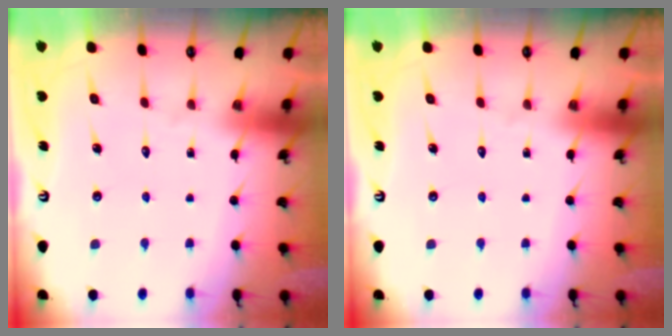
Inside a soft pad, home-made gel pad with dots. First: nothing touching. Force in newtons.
{"total": 0.0}